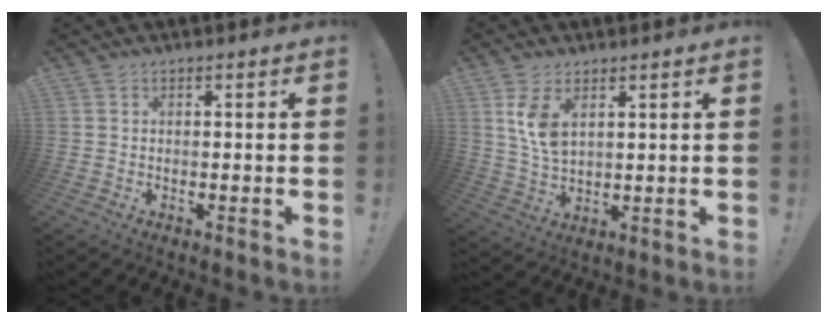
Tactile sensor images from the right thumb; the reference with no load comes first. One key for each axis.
{"total": 7.8, "fx": 3.7, "fy": 4.1, "fz": 5.5, "tx": -0.094, "ty": -0.024, "tz": 0.062}